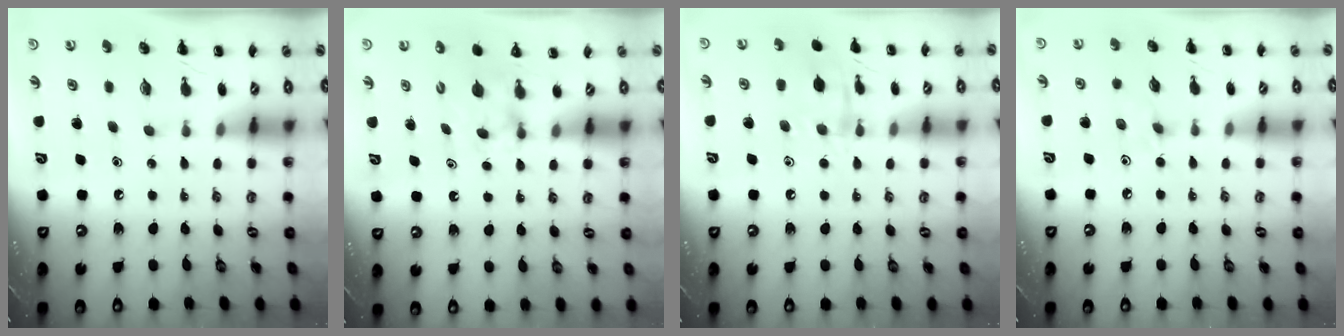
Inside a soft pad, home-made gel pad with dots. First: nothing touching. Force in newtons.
{"total": 3.3, "press": 3.0, "slide": 1.3}
{"total": 8.8, "press": 8.8, "slide": 0.6}
{"total": 4.8, "press": 4.5, "slide": 1.8}